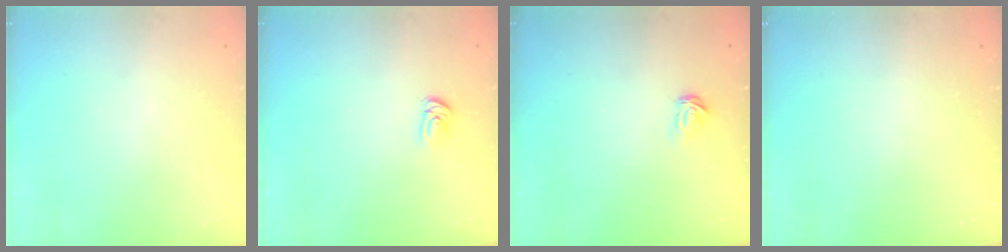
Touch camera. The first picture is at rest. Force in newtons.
{"total": 2.6, "press": 2.6, "slide": 0.3}
{"total": 2.3, "press": 2.3, "slide": 0.3}
{"total": 0.0}